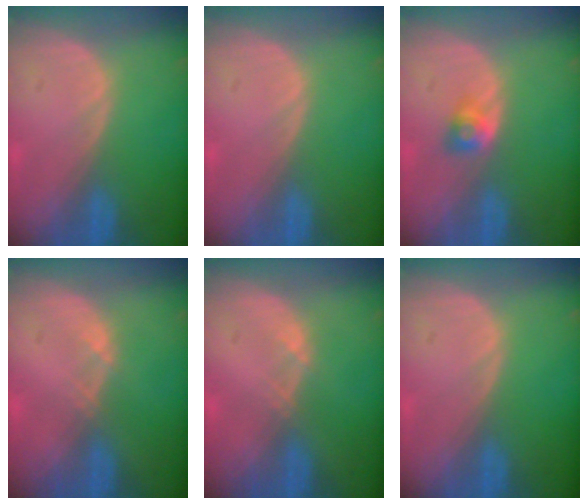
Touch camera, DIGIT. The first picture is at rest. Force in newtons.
{"total": 0.0}
{"total": 2.7, "press": 2.4, "slide": 1.3}
{"total": 0.8, "press": 0.8, "slide": 0.1}
{"total": 0.8, "press": 0.8, "slide": 0.1}
{"total": 0.0}